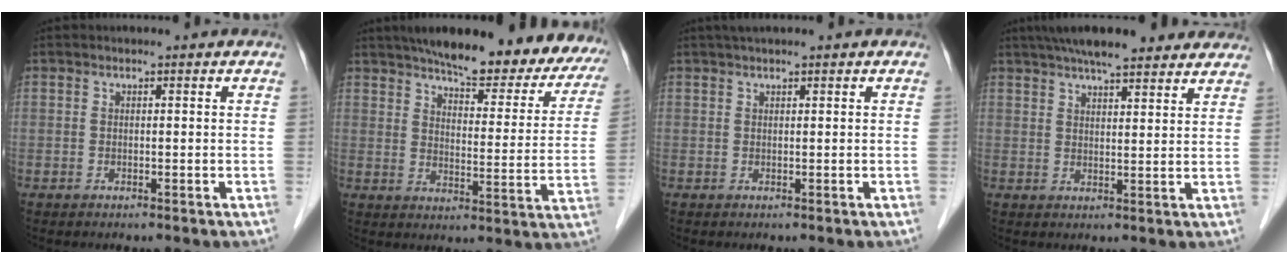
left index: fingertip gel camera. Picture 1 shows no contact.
{"total": 22.8, "force": [19.7, 5.2, 10.4], "torque": [-0.129, -0.026, 0.235]}
{"total": 3.1, "force": [2.5, 0.2, 1.7], "torque": [-0.022, 0.032, 0.041]}
{"total": 15.0, "force": [12.6, 2.9, 7.6], "torque": [-0.118, 0.041, 0.172]}